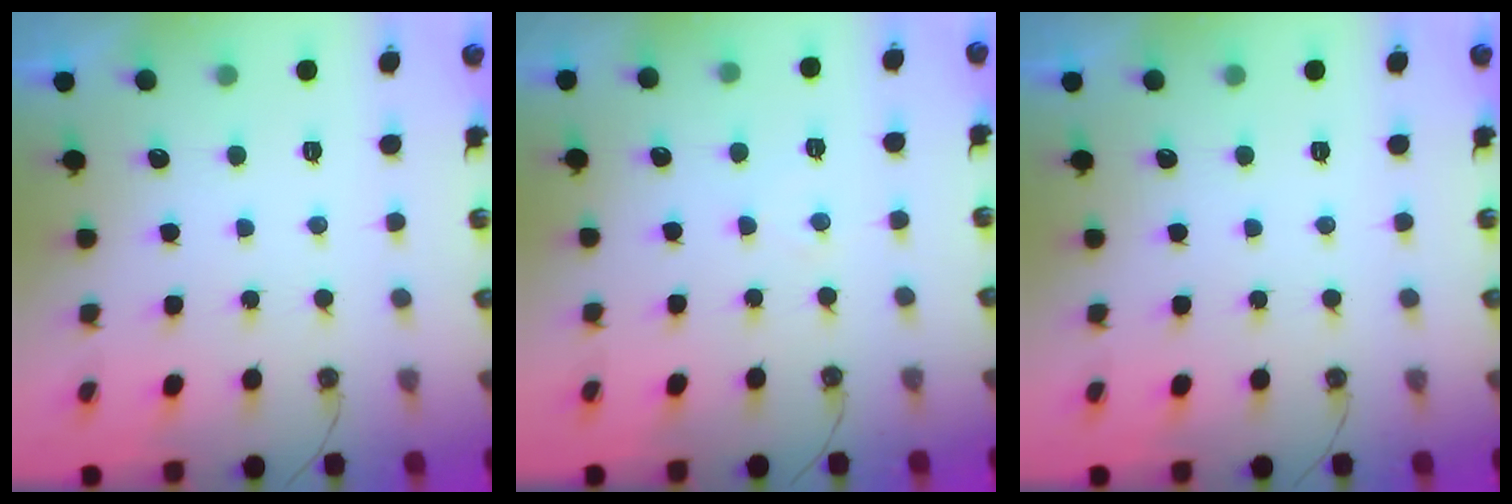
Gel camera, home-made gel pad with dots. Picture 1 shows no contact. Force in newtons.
{"total": 3.5, "press": 3.5, "slide": 0.5}
{"total": 0.0}